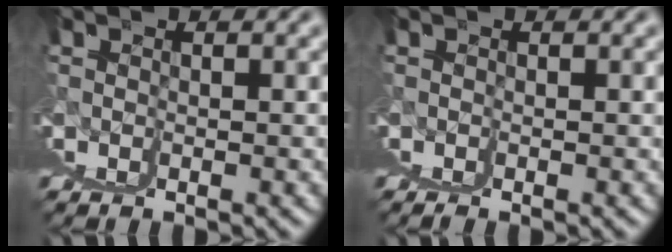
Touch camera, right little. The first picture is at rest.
{"total": 0.0}